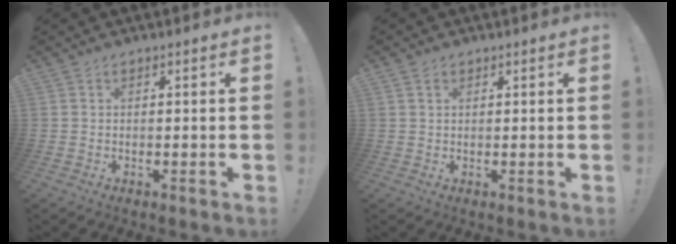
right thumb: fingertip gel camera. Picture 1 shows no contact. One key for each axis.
{"total": 1.4, "fx": 0.8, "fy": 1.1, "fz": 0.6, "tx": -0.007, "ty": 0.001, "tz": 0.013}